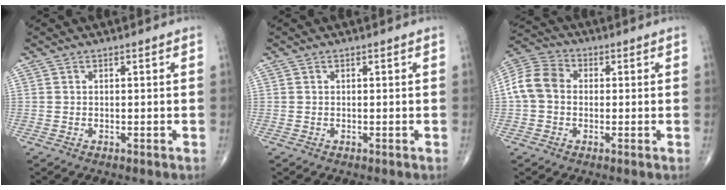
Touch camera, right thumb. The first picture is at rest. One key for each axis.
{"total": 0.0}
{"total": 8.6, "fx": 0.0, "fy": 6.8, "fz": 5.3, "tx": -0.100, "ty": 0.027, "tz": -0.012}